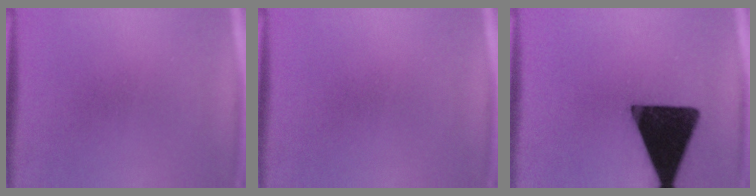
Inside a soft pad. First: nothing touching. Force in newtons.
{"total": 0.0}
{"total": 19.2}